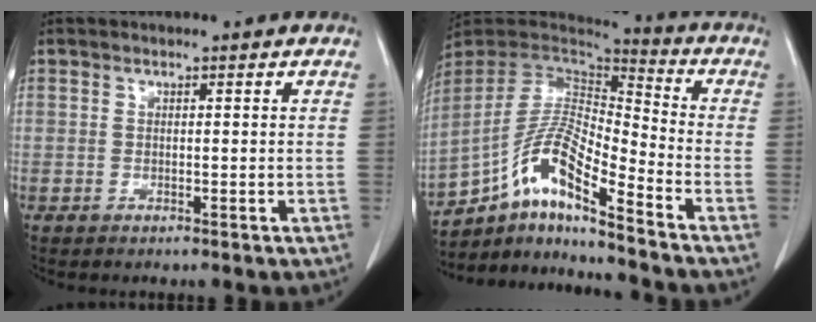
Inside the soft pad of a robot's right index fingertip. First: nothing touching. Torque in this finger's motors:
{"motor_torque": [0.82, -0.72, 0.31, 0.14]}